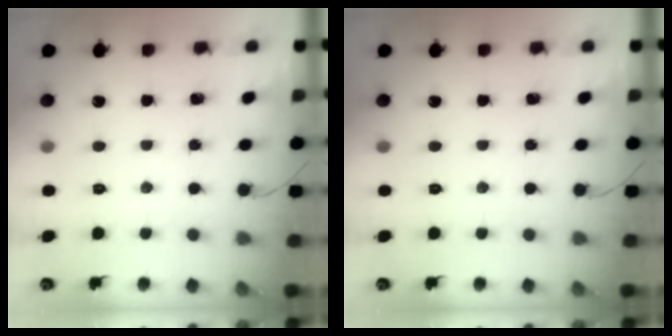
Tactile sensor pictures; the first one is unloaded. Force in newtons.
{"total": 0.0}